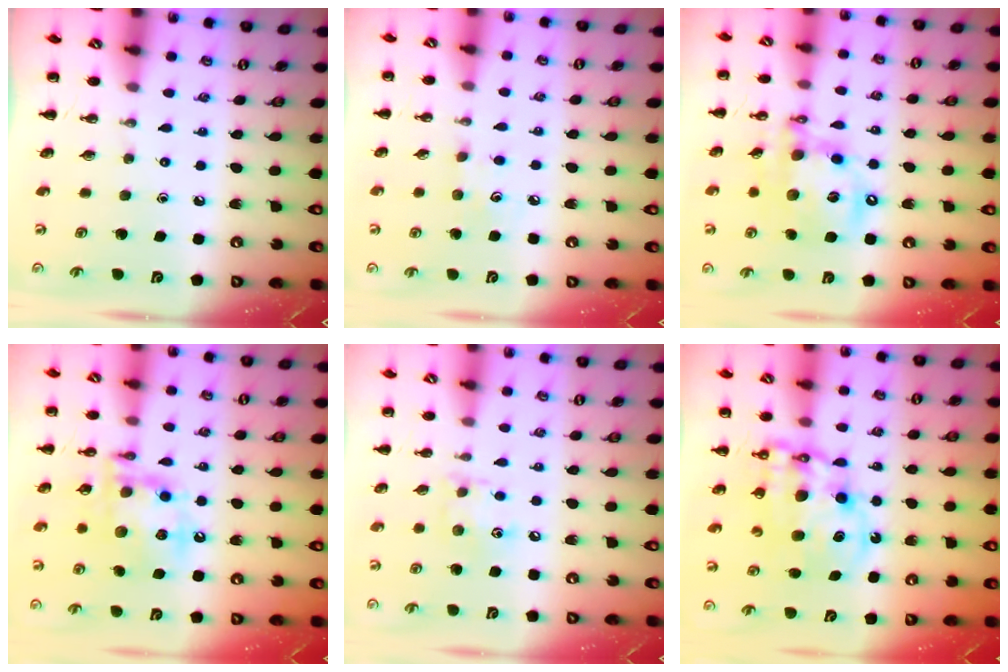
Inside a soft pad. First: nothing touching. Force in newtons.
{"total": 4.9, "press": 4.8, "slide": 1.1}
{"total": 15.1, "press": 14.7, "slide": 3.3}
{"total": 14.7, "press": 14.5, "slide": 2.5}
{"total": 7.6, "press": 7.5, "slide": 1.0}
{"total": 13.1, "press": 12.8, "slide": 2.9}